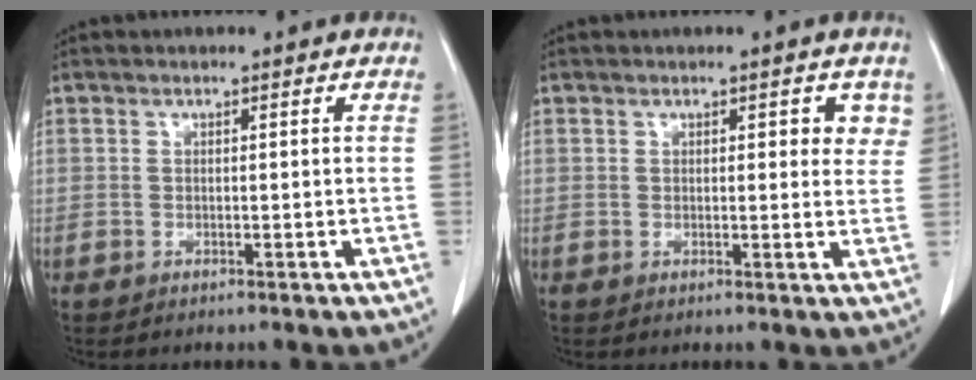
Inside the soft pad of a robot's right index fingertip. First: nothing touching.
{"total": 3.2, "force": [1.6, 1.7, 2.2], "torque": [-0.011, 0.001, 0.014]}